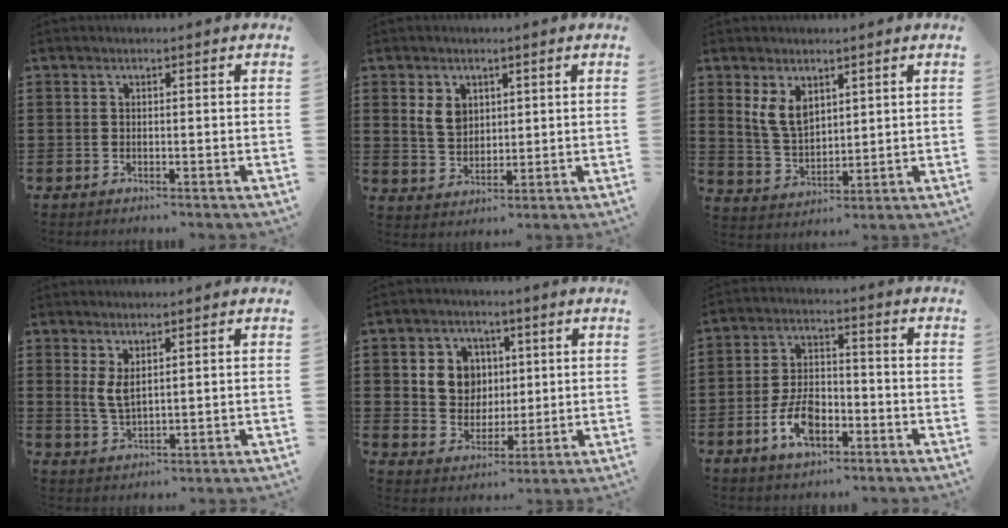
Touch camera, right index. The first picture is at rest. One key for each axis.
{"total": 4.2, "fx": 1.6, "fy": 3.2, "fz": 2.2, "tx": -0.055, "ty": 0.010, "tz": 0.029}
{"total": 5.6, "fx": 2.7, "fy": 3.3, "fz": 3.6, "tx": -0.089, "ty": 0.005, "tz": 0.049}
{"total": 3.5, "fx": 1.5, "fy": 1.4, "fz": 2.8, "tx": -0.066, "ty": -0.002, "tz": 0.026}
{"total": 6.9, "fx": 1.6, "fy": 6.3, "fz": 2.4, "tx": -0.060, "ty": 0.015, "tz": 0.025}
{"total": 7.6, "fx": -3.4, "fy": 4.0, "fz": 5.5, "tx": -0.124, "ty": 0.002, "tz": -0.066}